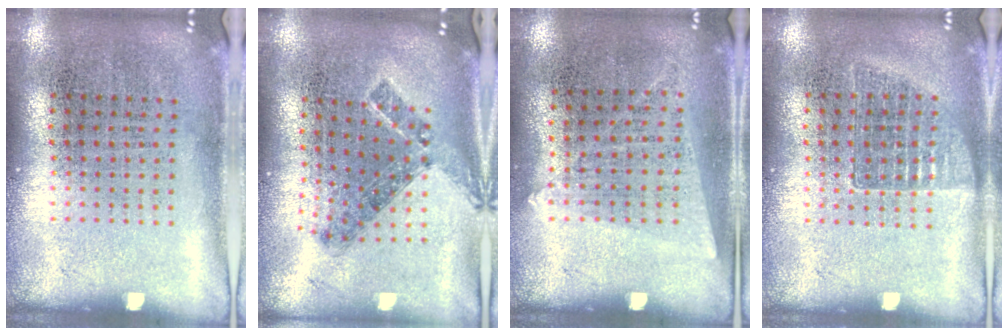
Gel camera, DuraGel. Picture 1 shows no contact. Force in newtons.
{"total": 0.8, "press": 0.7, "slide": 0.4}
{"total": 1.2, "press": 1.1, "slide": 0.5}
{"total": 1.0, "press": 0.9, "slide": 0.4}